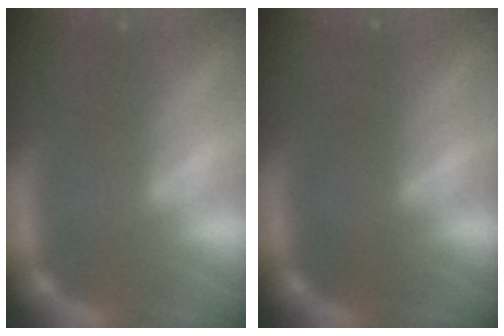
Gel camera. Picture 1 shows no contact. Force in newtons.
{"total": 0.0}